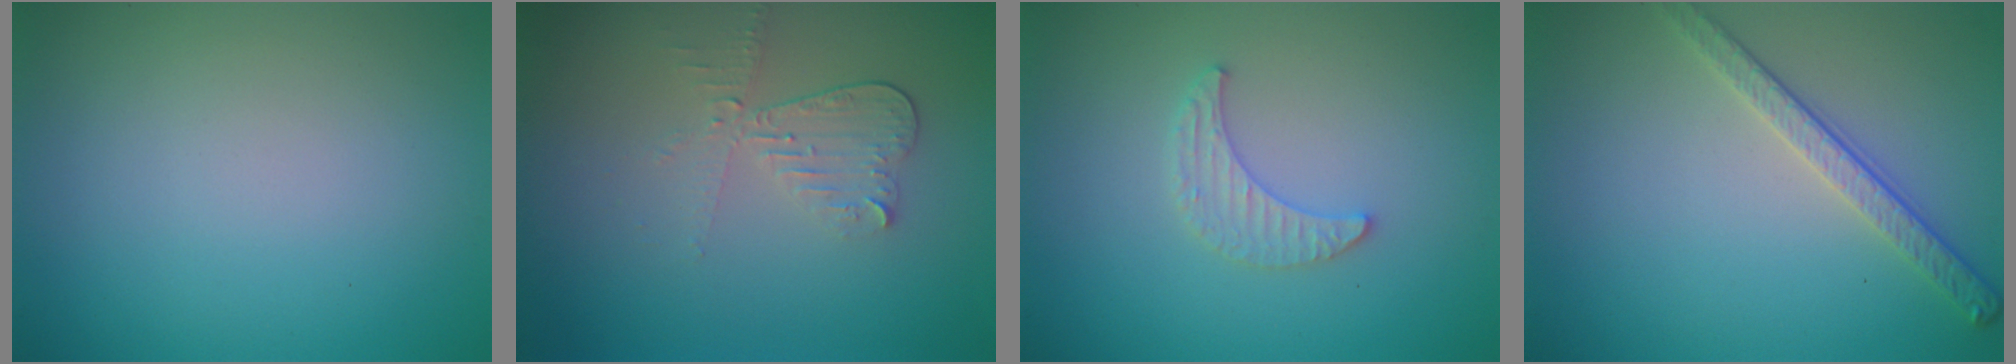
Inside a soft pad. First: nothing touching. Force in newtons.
{"total": 2.5, "press": 2.3, "slide": 0.9}
{"total": 2.0, "press": 1.9, "slide": 0.5}
{"total": 2.8, "press": 2.5, "slide": 1.2}